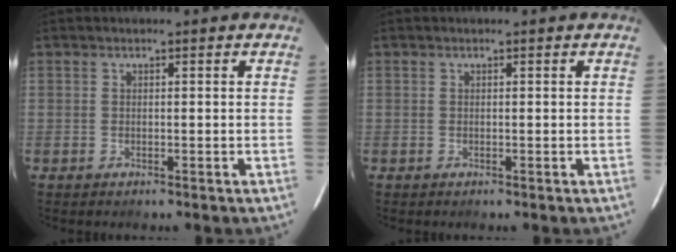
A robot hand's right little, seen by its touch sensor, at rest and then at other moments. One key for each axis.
{"total": 0.0}